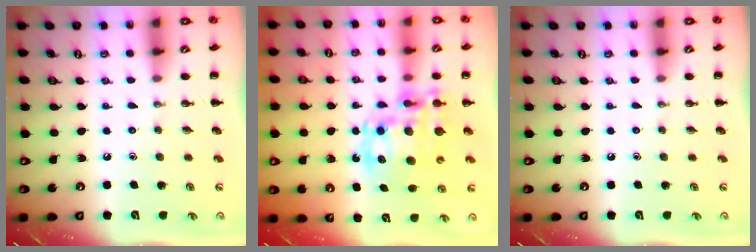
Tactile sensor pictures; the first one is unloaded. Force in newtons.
{"total": 16.0, "press": 15.5, "slide": 3.6}
{"total": 0.0}